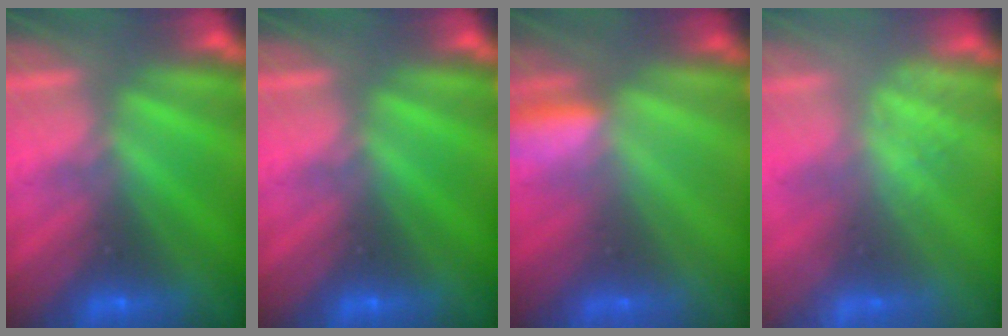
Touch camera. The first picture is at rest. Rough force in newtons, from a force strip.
{"total": 0.0}
{"total": 2.9}
{"total": 2.2}